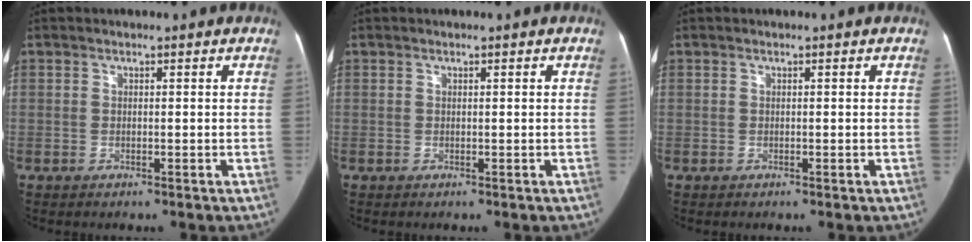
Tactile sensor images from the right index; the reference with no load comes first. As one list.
[{"total": 0.0}, {"total": 0.0}]